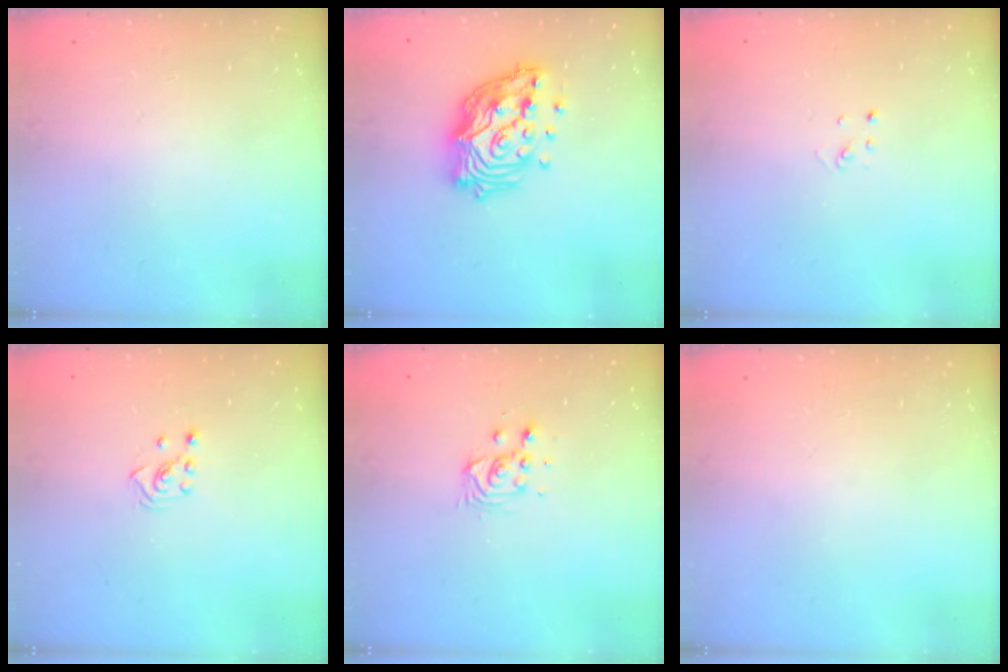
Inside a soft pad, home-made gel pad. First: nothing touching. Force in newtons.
{"total": 17.4, "press": 17.1, "slide": 3.2}
{"total": 2.0, "press": 2.0, "slide": 0.1}
{"total": 2.3, "press": 2.2, "slide": 0.8}
{"total": 3.9, "press": 3.8, "slide": 0.6}
{"total": 0.0}